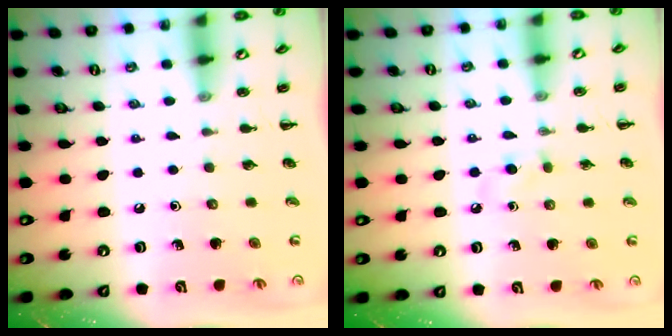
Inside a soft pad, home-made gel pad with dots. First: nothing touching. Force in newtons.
{"total": 2.6, "press": 2.4, "slide": 1.1}